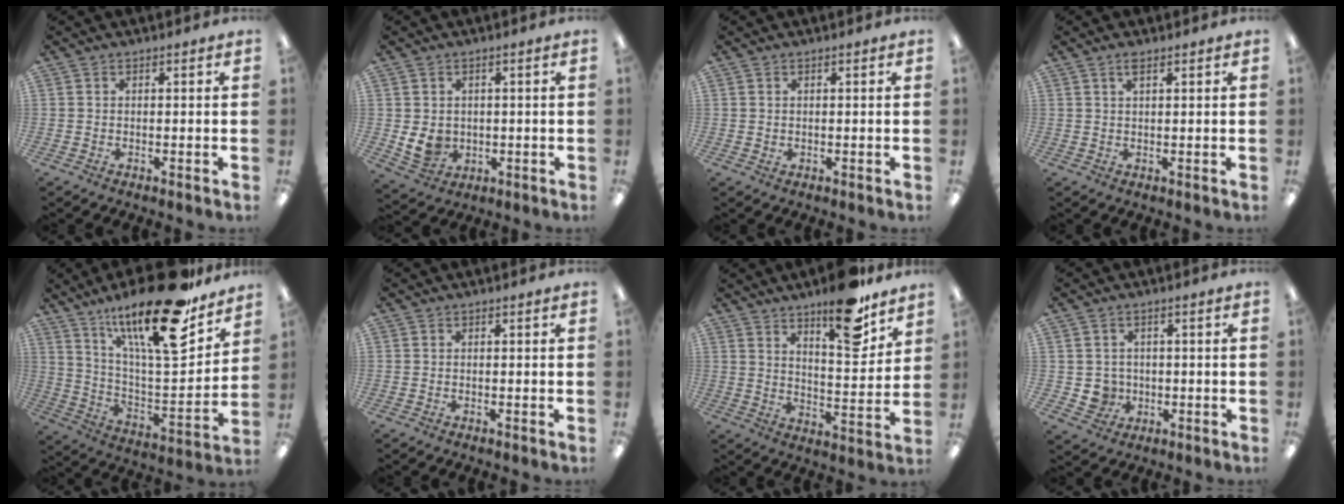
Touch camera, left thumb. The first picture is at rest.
{"total": 5.7, "force": [0.3, 5.0, 2.7], "torque": [-0.058, -0.002, 0.008]}
{"total": 0.7, "force": [0.5, 0.4, 0.3], "torque": [-0.007, 0.003, 0.008]}
{"total": 2.9, "force": [1.9, 0.8, 2.0], "torque": [-0.046, 0.004, 0.033]}
{"total": 25.3, "force": [17.2, 6.9, 17.1], "torque": [-0.278, -0.105, 0.282]}
{"total": 0.0}
{"total": 15.5, "force": [11.6, 4.7, 9.1], "torque": [-0.120, -0.078, 0.192]}
{"total": 4.1, "force": [0.1, 4.0, 1.0], "torque": [-0.017, 0.006, 0.005]}